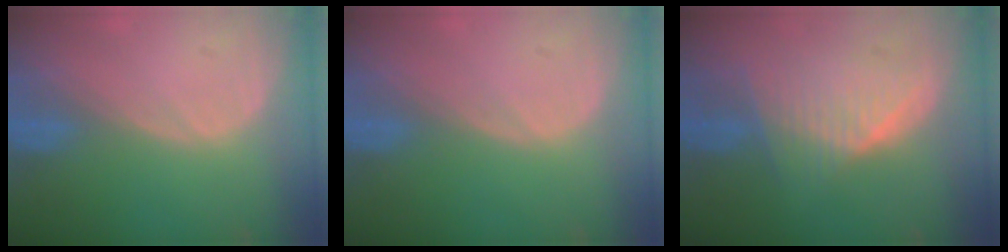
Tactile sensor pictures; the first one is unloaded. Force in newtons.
{"total": 0.0}
{"total": 6.3, "press": 6.1, "slide": 1.6}